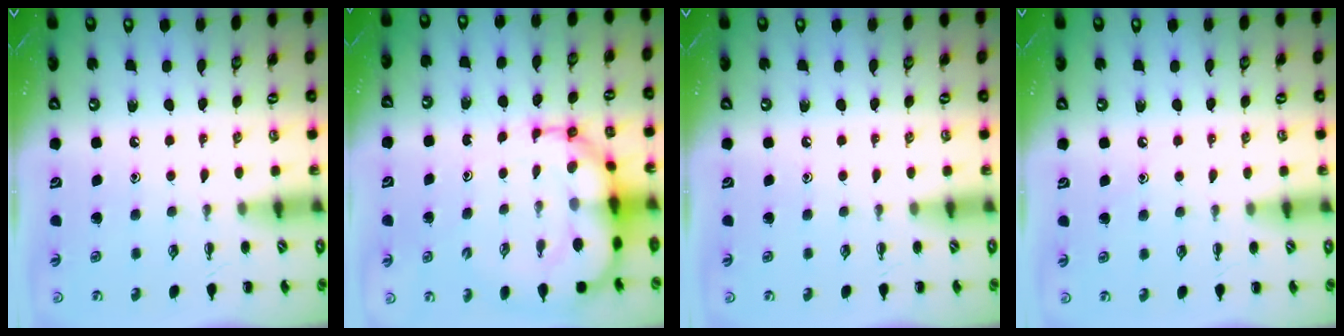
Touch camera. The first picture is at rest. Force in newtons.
{"total": 11.5, "press": 11.0, "slide": 3.4}
{"total": 0.0}
{"total": 5.7, "press": 5.4, "slide": 1.8}